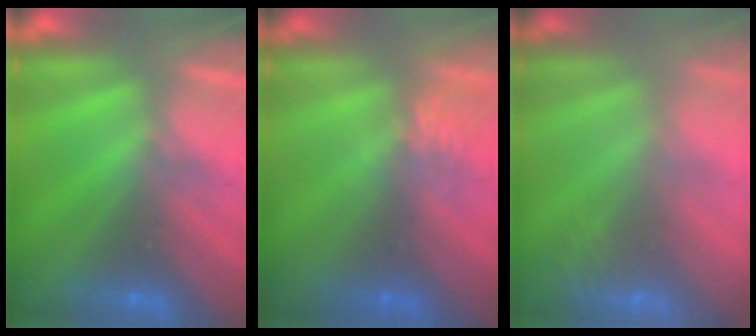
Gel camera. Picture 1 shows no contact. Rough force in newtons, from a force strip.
{"total": 4.0}
{"total": 2.4}